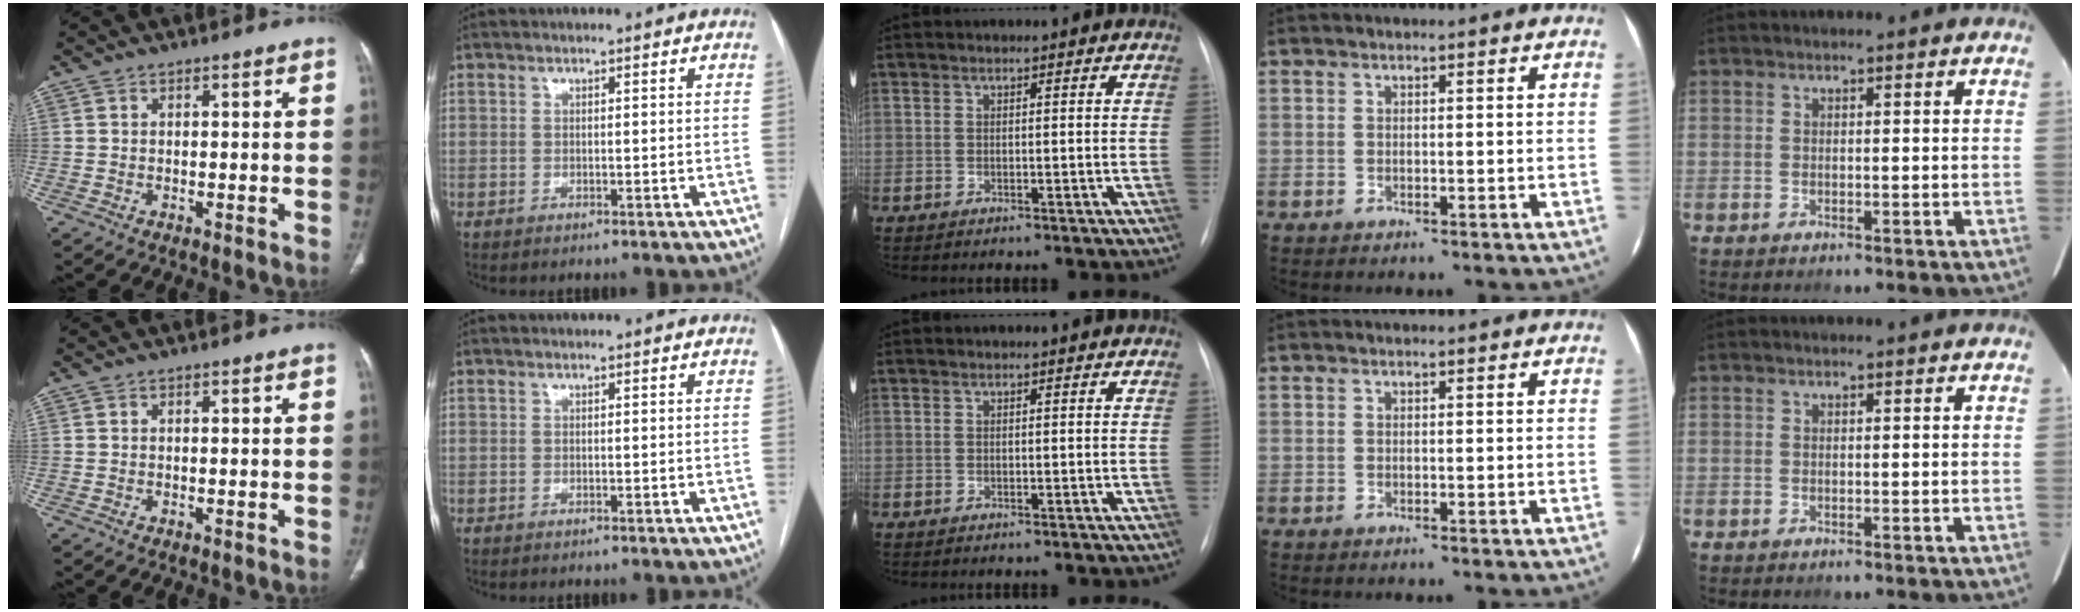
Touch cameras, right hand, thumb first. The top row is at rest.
{}